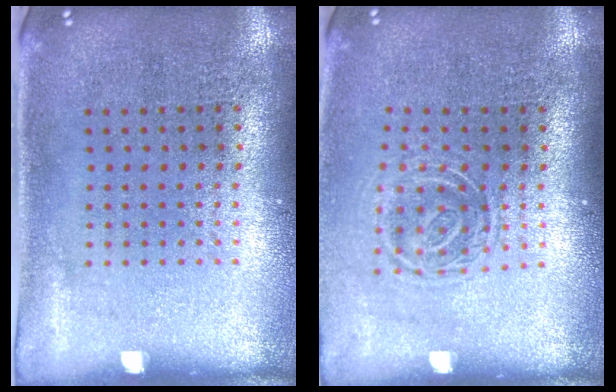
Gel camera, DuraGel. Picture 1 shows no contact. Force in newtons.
{"total": 1.6, "press": 1.1, "slide": 1.1}